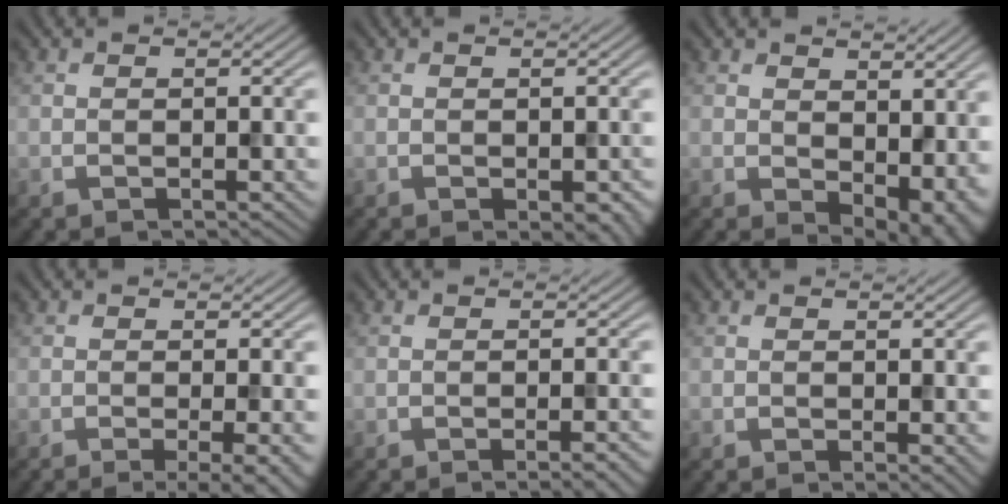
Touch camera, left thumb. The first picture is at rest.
{"total": 2.7, "force": [-1.3, 1.1, 2.1], "torque": [-0.028, -0.010, -0.009]}
{"total": 7.2, "force": [0.5, 4.5, 5.6], "torque": [-0.078, -0.023, 0.021]}
{"total": 5.3, "force": [-2.1, 1.1, 4.7], "torque": [-0.061, -0.002, -0.032]}
{"total": 3.1, "force": [-1.3, 0.7, 2.7], "torque": [-0.027, 0.005, -0.026]}
{"total": 1.1, "force": [0.0, 0.2, 1.1], "torque": [-0.012, -0.006, -0.002]}